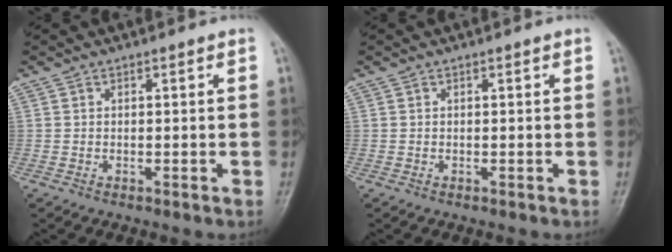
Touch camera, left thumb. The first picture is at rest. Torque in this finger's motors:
{"motor_torque": [0.01, 0.01, -0.04, -0.04, 0.00]}